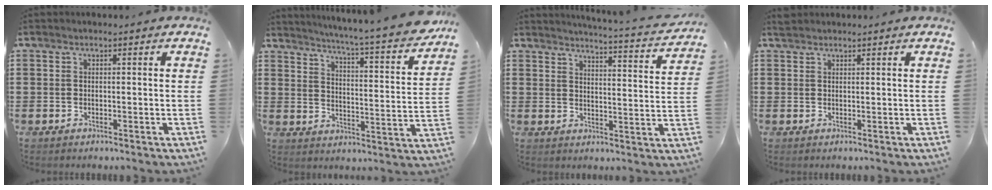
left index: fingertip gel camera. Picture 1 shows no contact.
{"total": 5.8, "force": [5.0, -0.8, 2.8], "torque": [-0.061, -0.050, 0.073]}
{"total": 3.9, "force": [3.7, -0.4, 1.1], "torque": [-0.031, -0.034, 0.057]}
{"total": 1.1, "force": [1.0, 0.4, 0.1], "torque": [-0.005, 0.002, 0.020]}